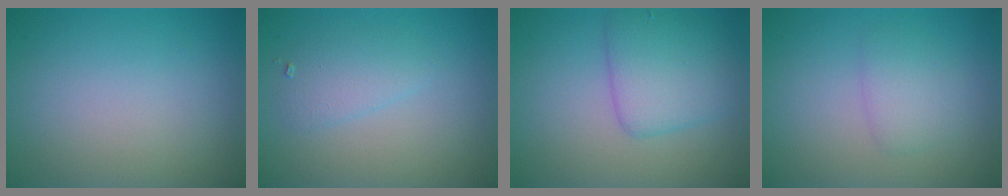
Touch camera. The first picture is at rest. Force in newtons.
{"total": 2.0, "press": 2.0, "slide": 0.1}
{"total": 4.3, "press": 4.3, "slide": 0.0}
{"total": 2.1, "press": 2.1, "slide": 0.1}